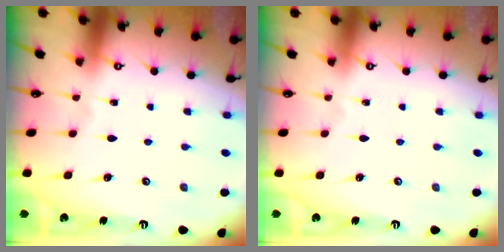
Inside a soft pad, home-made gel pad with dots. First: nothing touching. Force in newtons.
{"total": 0.0}